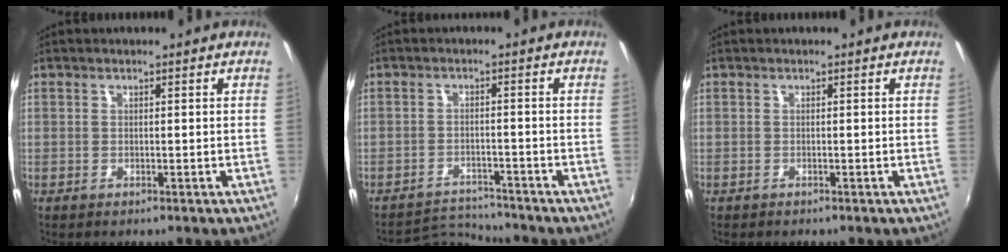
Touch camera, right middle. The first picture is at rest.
{"total": 5.2, "force": [-5.2, -0.4, -0.8], "torque": [-0.010, 0.007, -0.093]}
{"total": 0.0}